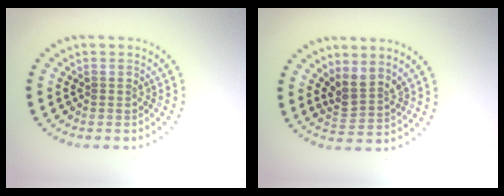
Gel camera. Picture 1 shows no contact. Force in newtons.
{"total": 2.5, "press": 1.8, "slide": 1.7}